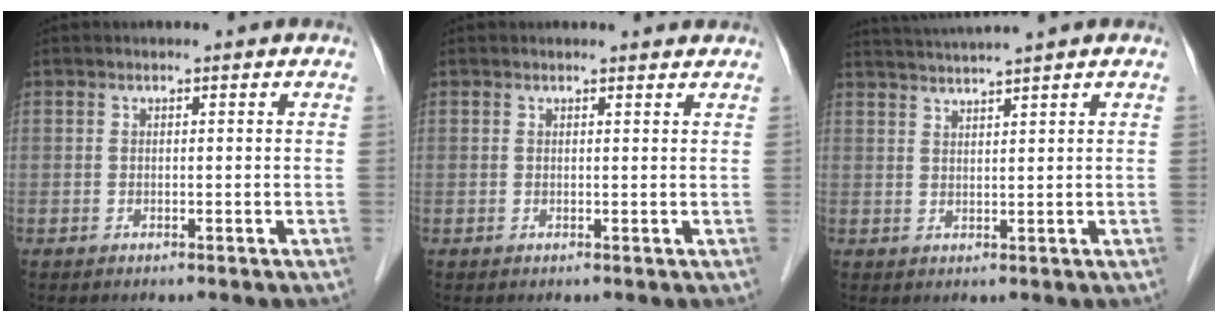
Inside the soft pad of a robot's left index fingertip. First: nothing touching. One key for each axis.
{"total": 1.3, "fx": 1.3, "fy": 0.1, "fz": 0.0, "tx": -0.013, "ty": -0.003, "tz": 0.013}
{"total": 5.1, "fx": 4.5, "fy": -1.6, "fz": 1.7, "tx": -0.031, "ty": 0.013, "tz": 0.083}